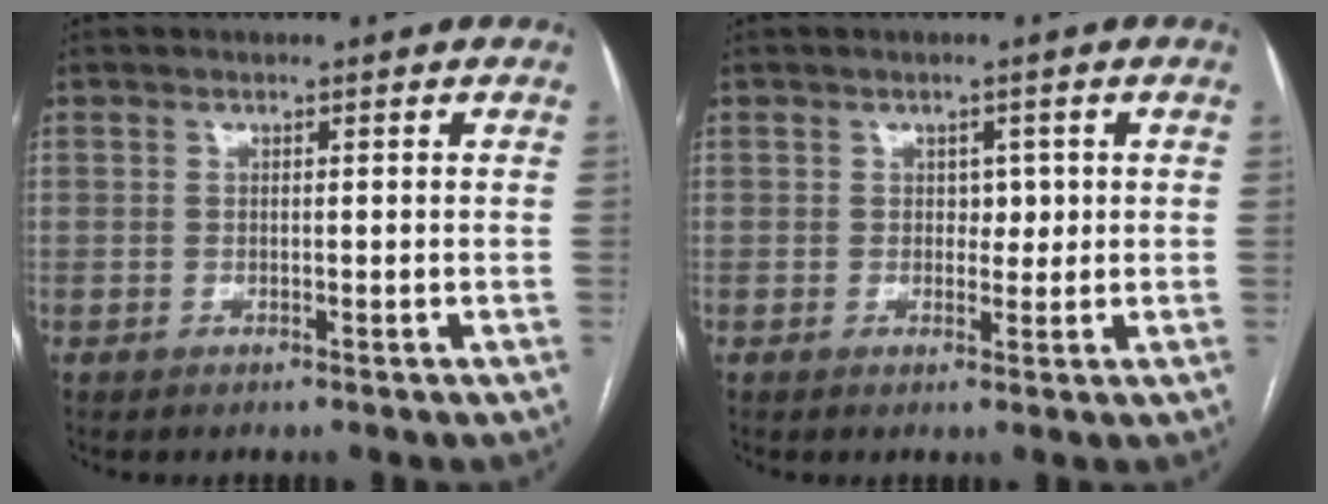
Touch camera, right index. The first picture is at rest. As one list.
[{"total": 2.0, "force": [0.4, 1.4, 1.3], "torque": [-0.010, 0.001, 0.005]}]